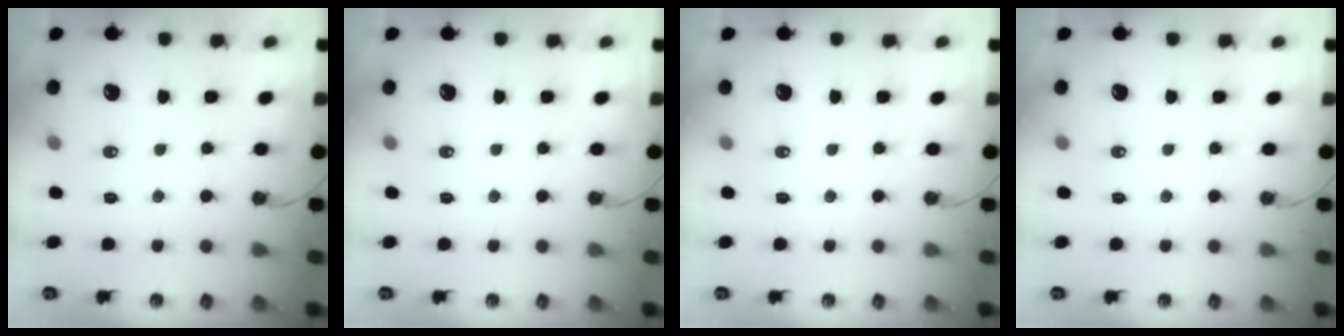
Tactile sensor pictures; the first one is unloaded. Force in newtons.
{"total": 0.0}
{"total": 0.0}
{"total": 0.0}